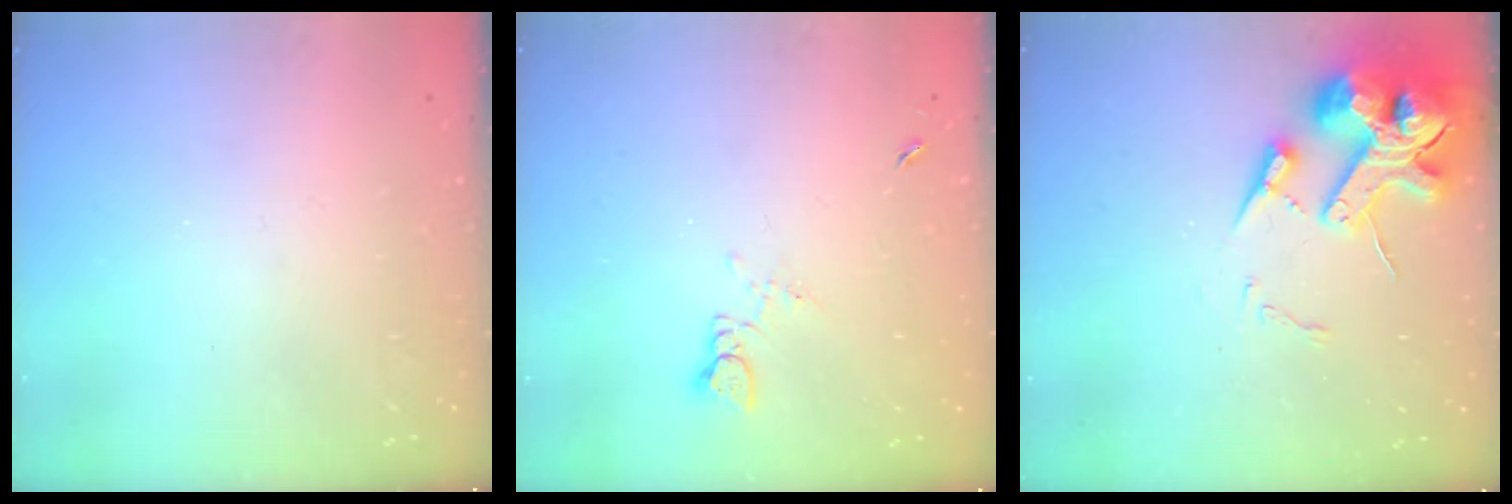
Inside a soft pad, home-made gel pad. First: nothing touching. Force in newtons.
{"total": 1.3, "press": 1.2, "slide": 0.1}
{"total": 16.9, "press": 16.6, "slide": 2.7}